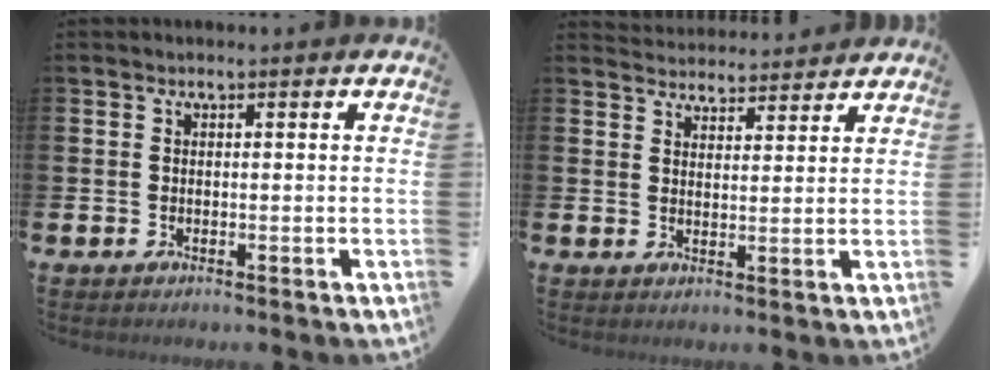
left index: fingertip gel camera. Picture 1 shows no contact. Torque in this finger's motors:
{"motor_torque": [0.38, -0.39, 0.08, -0.04]}